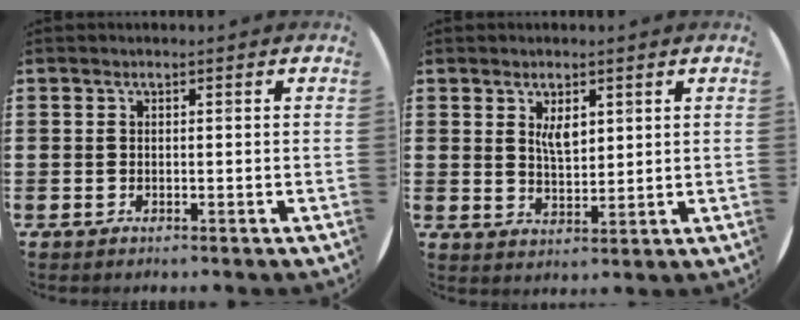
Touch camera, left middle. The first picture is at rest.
{"total": 3.3, "force": [1.9, 1.4, 2.3], "torque": [-0.043, 0.003, 0.032]}